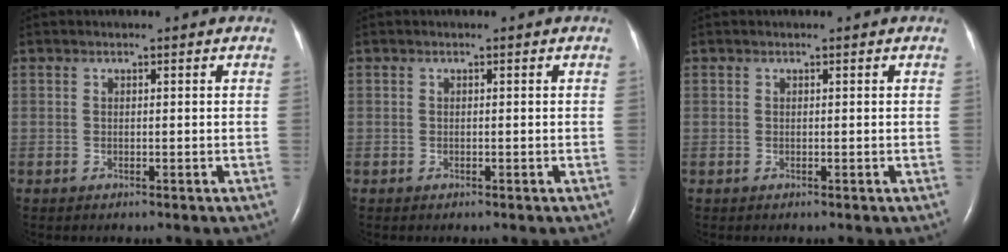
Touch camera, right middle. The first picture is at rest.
{"total": 0.0}
{"total": 0.0}